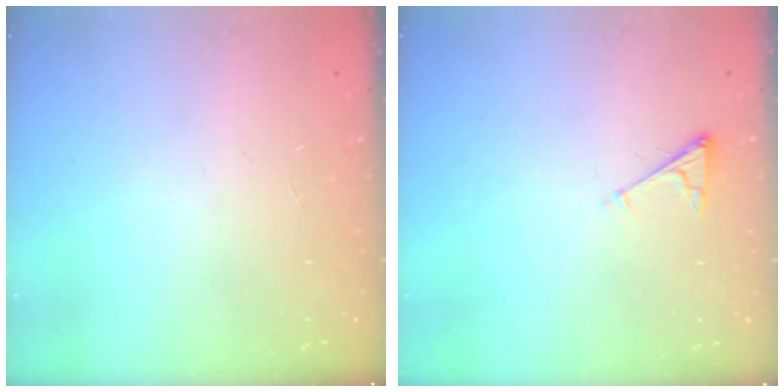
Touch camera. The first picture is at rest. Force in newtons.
{"total": 2.8, "press": 2.7, "slide": 0.4}